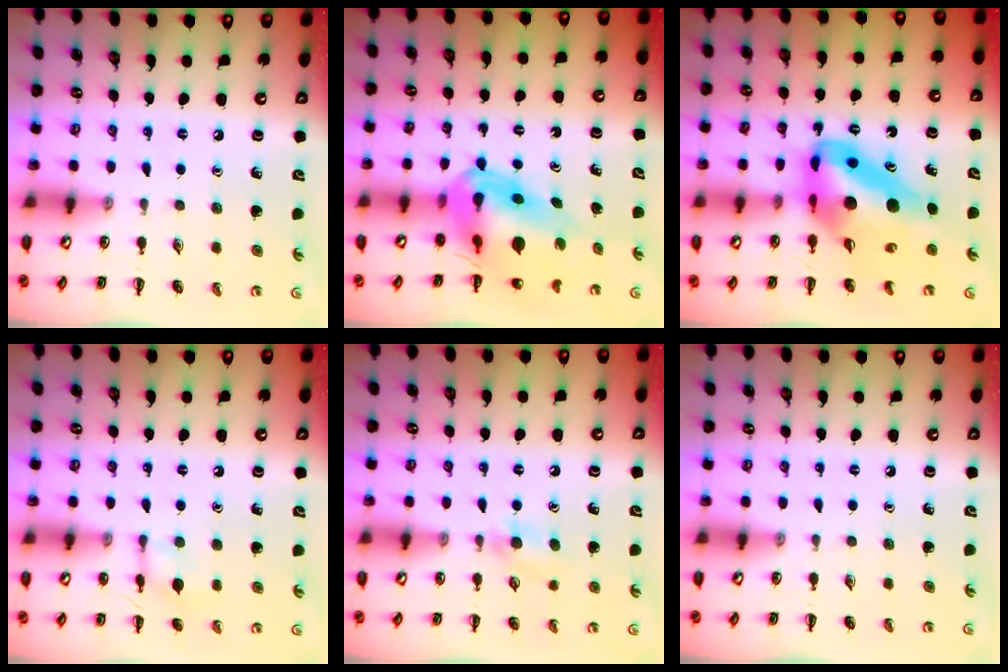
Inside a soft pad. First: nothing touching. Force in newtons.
{"total": 10.6, "press": 10.1, "slide": 3.2}
{"total": 14.7, "press": 14.0, "slide": 4.4}
{"total": 6.4, "press": 6.4, "slide": 0.2}
{"total": 6.1, "press": 5.8, "slide": 1.7}
{"total": 0.0}